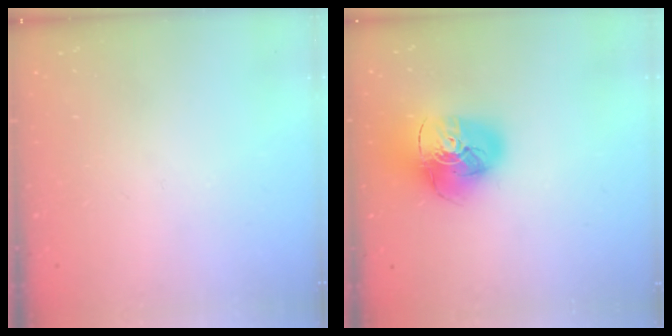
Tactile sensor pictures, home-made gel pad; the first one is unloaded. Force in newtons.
{"total": 14.9, "press": 14.8, "slide": 1.6}